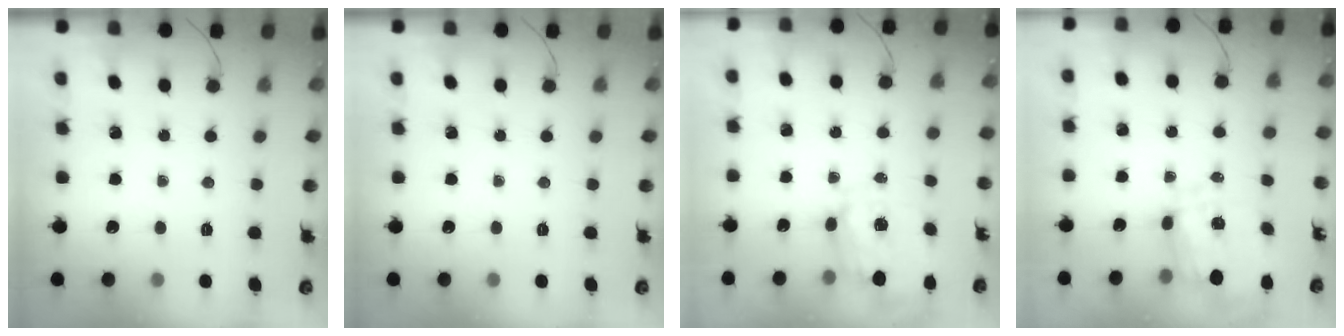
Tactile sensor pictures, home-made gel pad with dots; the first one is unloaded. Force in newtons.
{"total": 0.0}
{"total": 2.5, "press": 2.3, "slide": 1.0}
{"total": 2.2, "press": 1.8, "slide": 1.3}